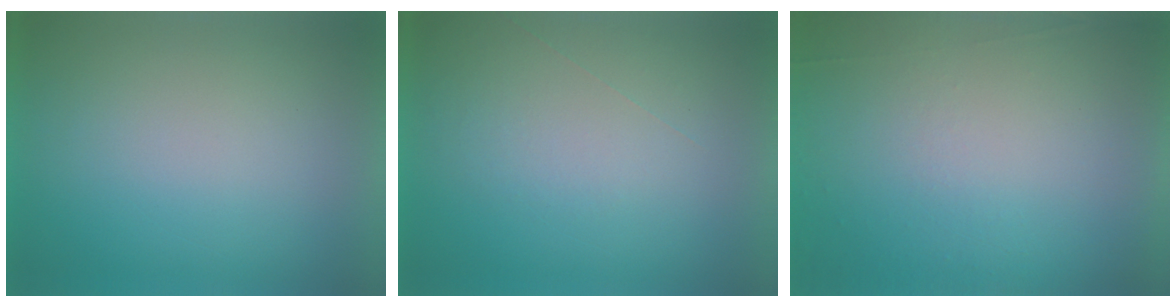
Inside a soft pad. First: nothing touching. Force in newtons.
{"total": 1.0}
{"total": 5.9}